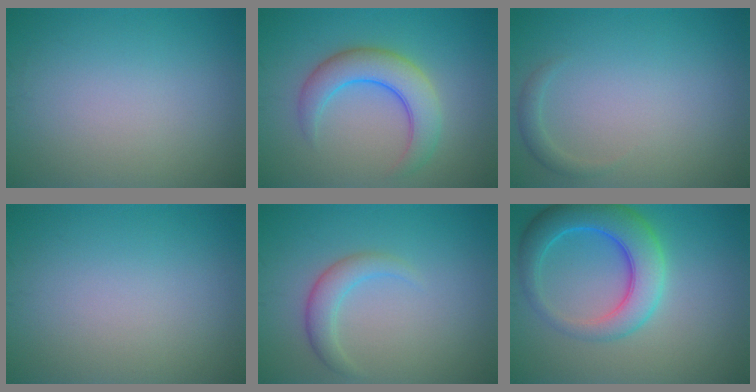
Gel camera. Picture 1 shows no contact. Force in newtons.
{"total": 5.3, "press": 5.3, "slide": 0.2}
{"total": 1.1, "press": 1.1, "slide": 0.2}
{"total": 0.0}
{"total": 2.4, "press": 2.4, "slide": 0.2}
{"total": 6.7, "press": 6.7, "slide": 0.4}